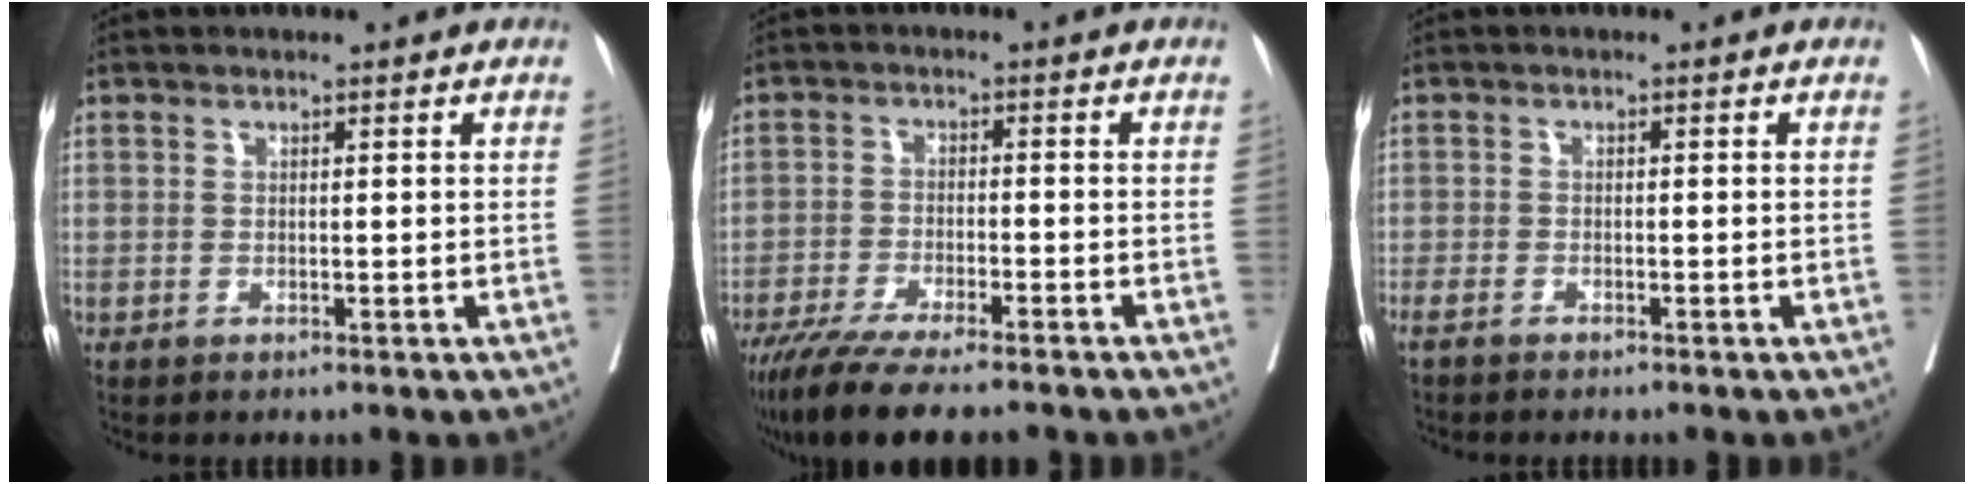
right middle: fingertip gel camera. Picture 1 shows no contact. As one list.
[{"total": 12.5, "force": [-10.2, 1.5, 7.0], "torque": [-0.114, -0.031, -0.163]}, {"total": 2.5, "force": [-2.2, 0.1, 1.3], "torque": [-0.025, -0.006, -0.033]}]